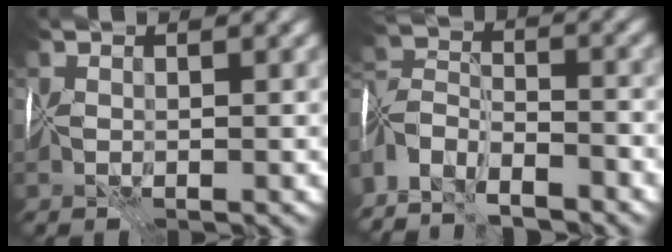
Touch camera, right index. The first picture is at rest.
{"total": 6.5, "force": [-5.5, 2.6, 2.4], "torque": [-0.041, 0.000, -0.112]}